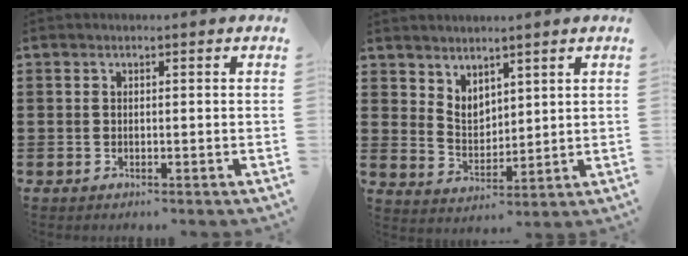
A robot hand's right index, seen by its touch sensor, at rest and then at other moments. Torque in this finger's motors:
{"motor_torque": [0.40, 0.41, 0.10, 0.02]}